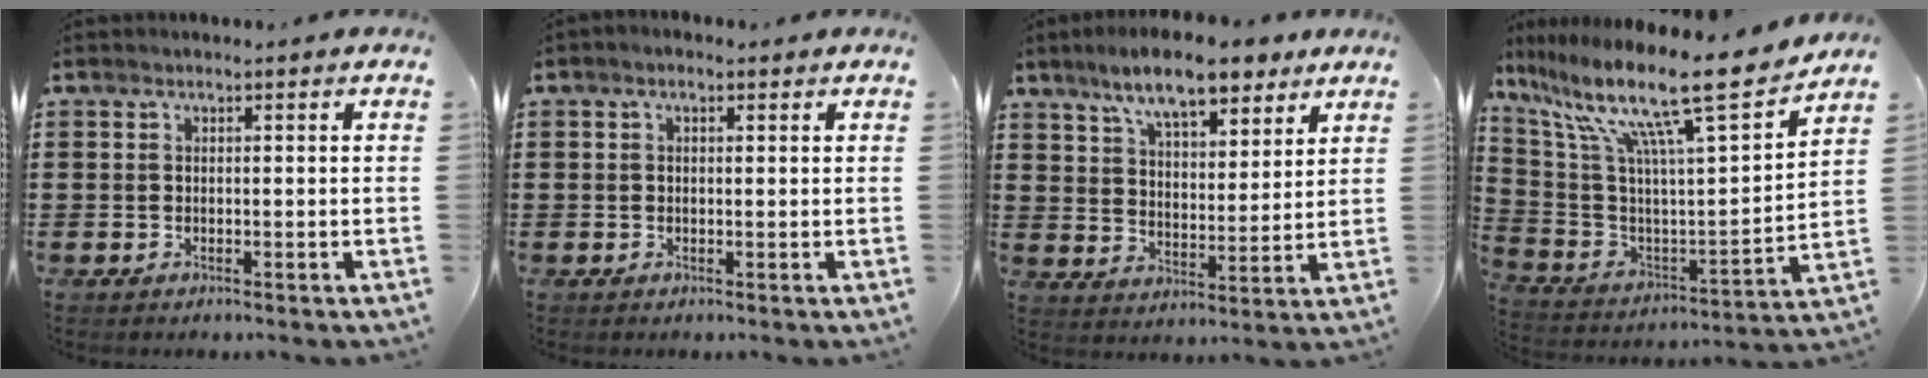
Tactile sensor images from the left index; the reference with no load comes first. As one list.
[{"total": 1.0, "force": [0.4, 0.5, 0.8], "torque": [-0.016, 0.006, 0.006]}, {"total": 9.9, "force": [8.0, 2.6, 5.2], "torque": [-0.116, -0.011, 0.145]}, {"total": 15.6, "force": [11.3, 1.4, 10.6], "torque": [-0.228, -0.068, 0.177]}]